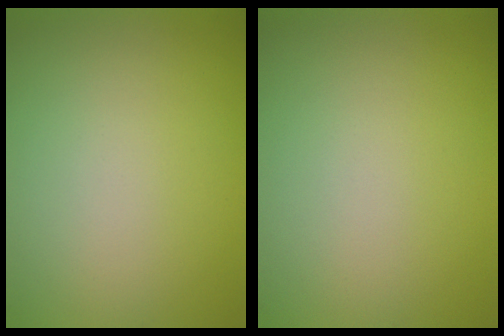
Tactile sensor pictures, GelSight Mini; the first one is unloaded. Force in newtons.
{"total": 0.0}